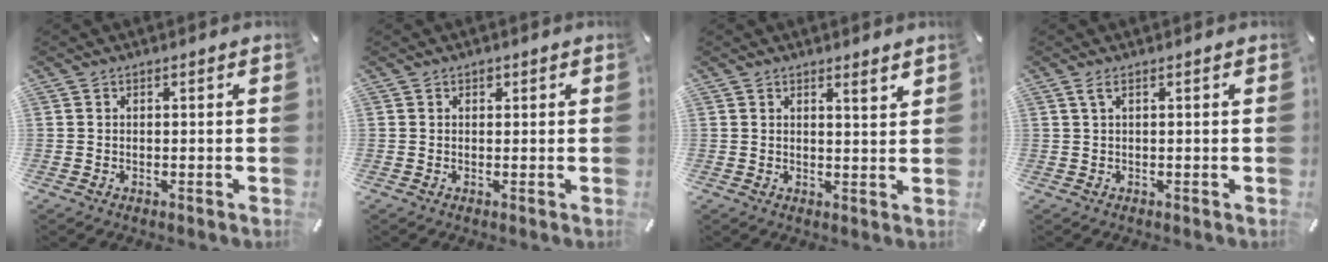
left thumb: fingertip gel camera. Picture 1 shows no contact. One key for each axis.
{"total": 0.9, "fx": 0.4, "fy": 0.8, "fz": 0.2, "tx": -0.003, "ty": 0.003, "tz": 0.007}
{"total": 2.4, "fx": 2.2, "fy": 0.0, "fz": 1.0, "tx": -0.014, "ty": -0.016, "tz": 0.037}
{"total": 1.4, "fx": 0.4, "fy": 0.2, "fz": 1.4, "tx": -0.028, "ty": 0.001, "tz": 0.007}